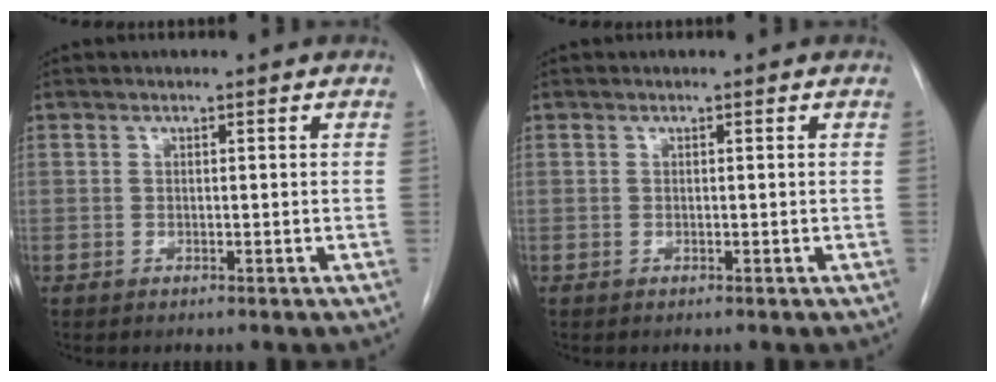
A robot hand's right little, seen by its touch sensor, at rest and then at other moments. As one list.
[{"total": 0.0}]